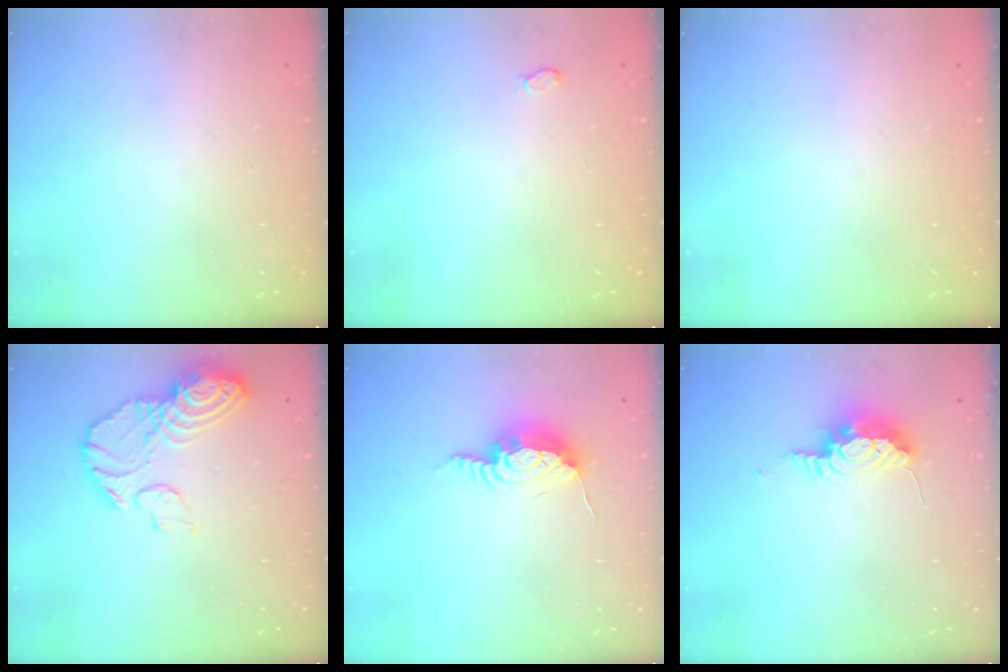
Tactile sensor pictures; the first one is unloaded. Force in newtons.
{"total": 4.5, "press": 4.4, "slide": 0.9}
{"total": 0.0}
{"total": 11.9, "press": 11.8, "slide": 1.0}
{"total": 11.0, "press": 11.0, "slide": 1.0}
{"total": 9.1, "press": 8.6, "slide": 3.0}